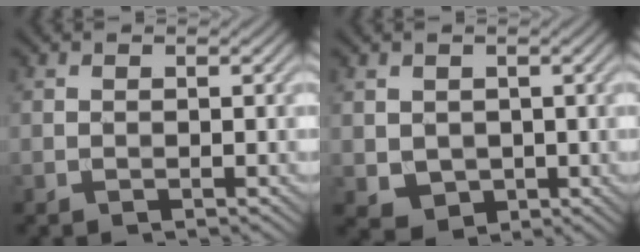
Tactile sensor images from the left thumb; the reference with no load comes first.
{"total": 3.1, "force": [0.4, 2.7, 1.3], "torque": [-0.048, -0.011, 0.013]}